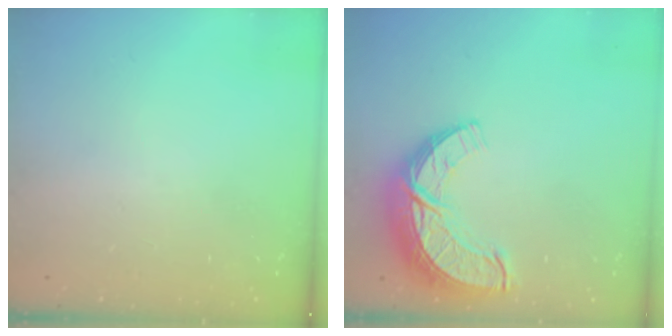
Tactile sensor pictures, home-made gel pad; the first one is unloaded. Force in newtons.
{"total": 12.6, "press": 12.6, "slide": 0.9}